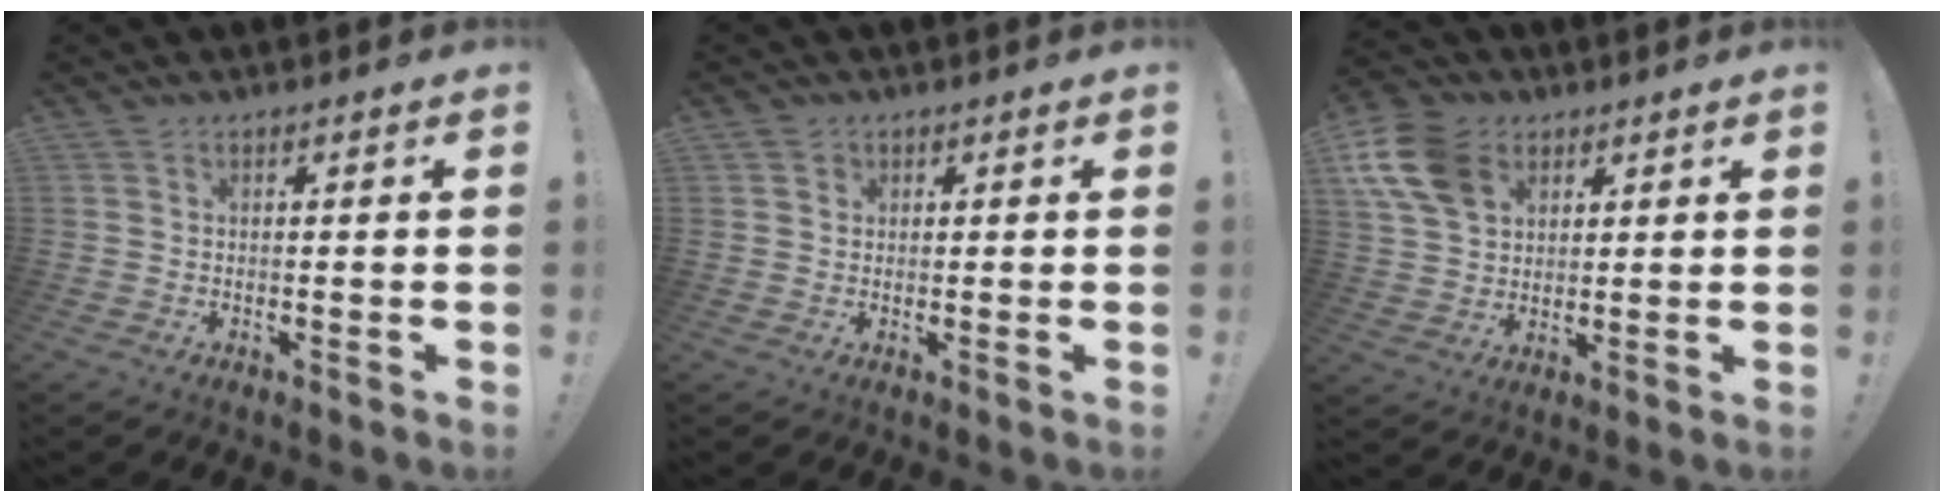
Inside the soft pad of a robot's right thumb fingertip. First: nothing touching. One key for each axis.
{"total": 1.9, "fx": 1.1, "fy": 1.5, "fz": 0.2, "tx": 0.002, "ty": -0.002, "tz": 0.019}
{"total": 14.3, "fx": 6.3, "fy": 10.4, "fz": 7.7, "tx": -0.142, "ty": -0.019, "tz": 0.125}